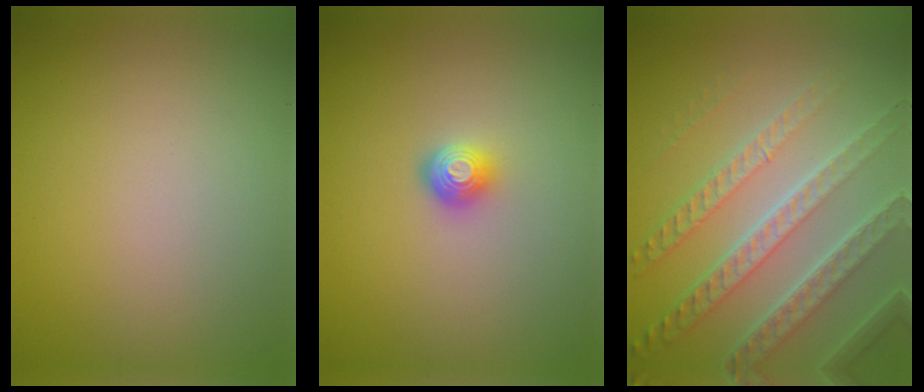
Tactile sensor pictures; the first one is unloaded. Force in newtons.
{"total": 1.9, "press": 1.4, "slide": 1.4}
{"total": 7.9, "press": 5.4, "slide": 5.8}